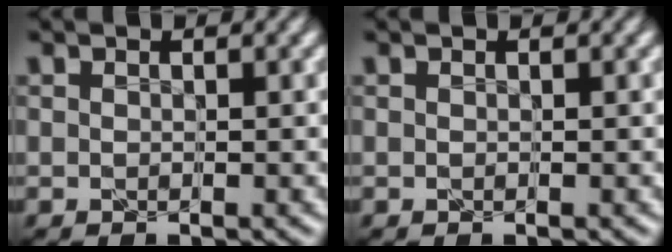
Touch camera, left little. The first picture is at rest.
{"total": 0.0}